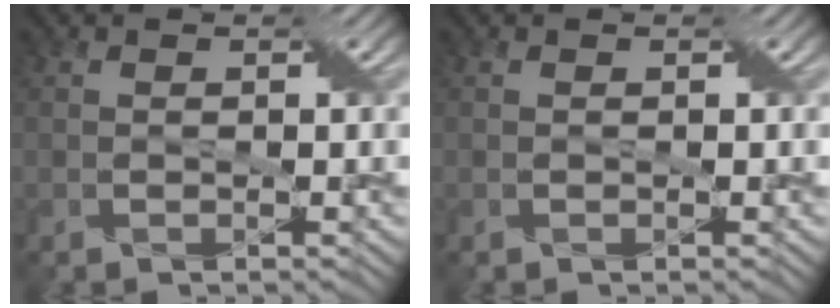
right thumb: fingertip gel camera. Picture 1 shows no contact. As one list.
[{"total": 0.0}]